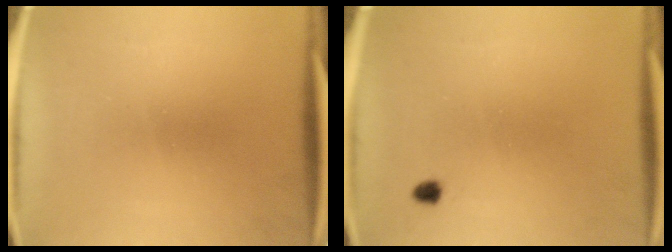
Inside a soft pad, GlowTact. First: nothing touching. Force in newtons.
{"total": 1.0}